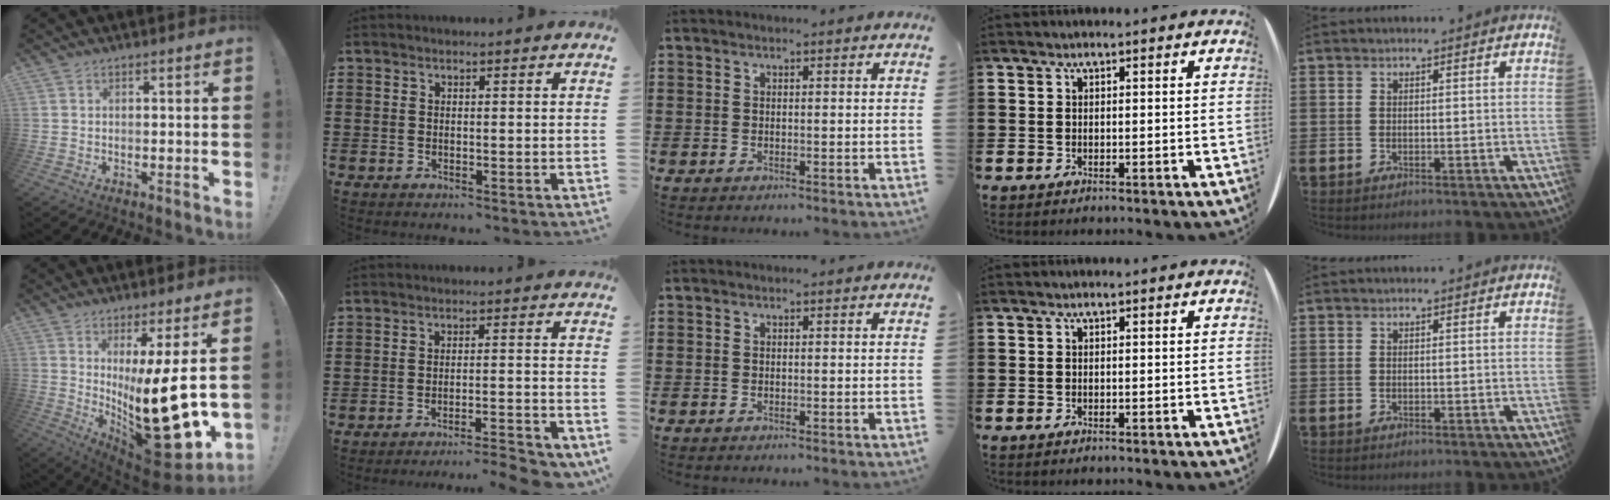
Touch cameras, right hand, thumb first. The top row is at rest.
{"thumb": {"total": 21.8, "force": [1.4, 5.9, 21.0], "torque": [-0.327, -0.055, 0.034]}, "index": {"total": 4.3, "force": [-3.9, -0.3, 1.7], "torque": [-0.028, -0.010, -0.079]}}